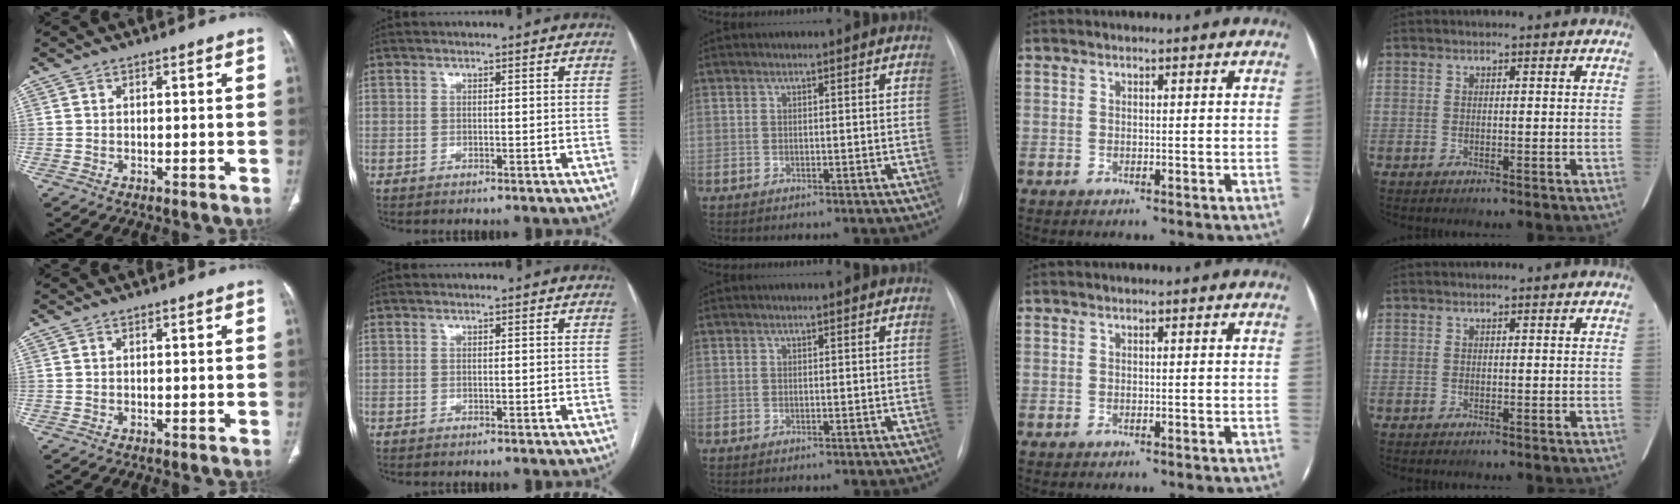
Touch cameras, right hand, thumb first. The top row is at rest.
{}